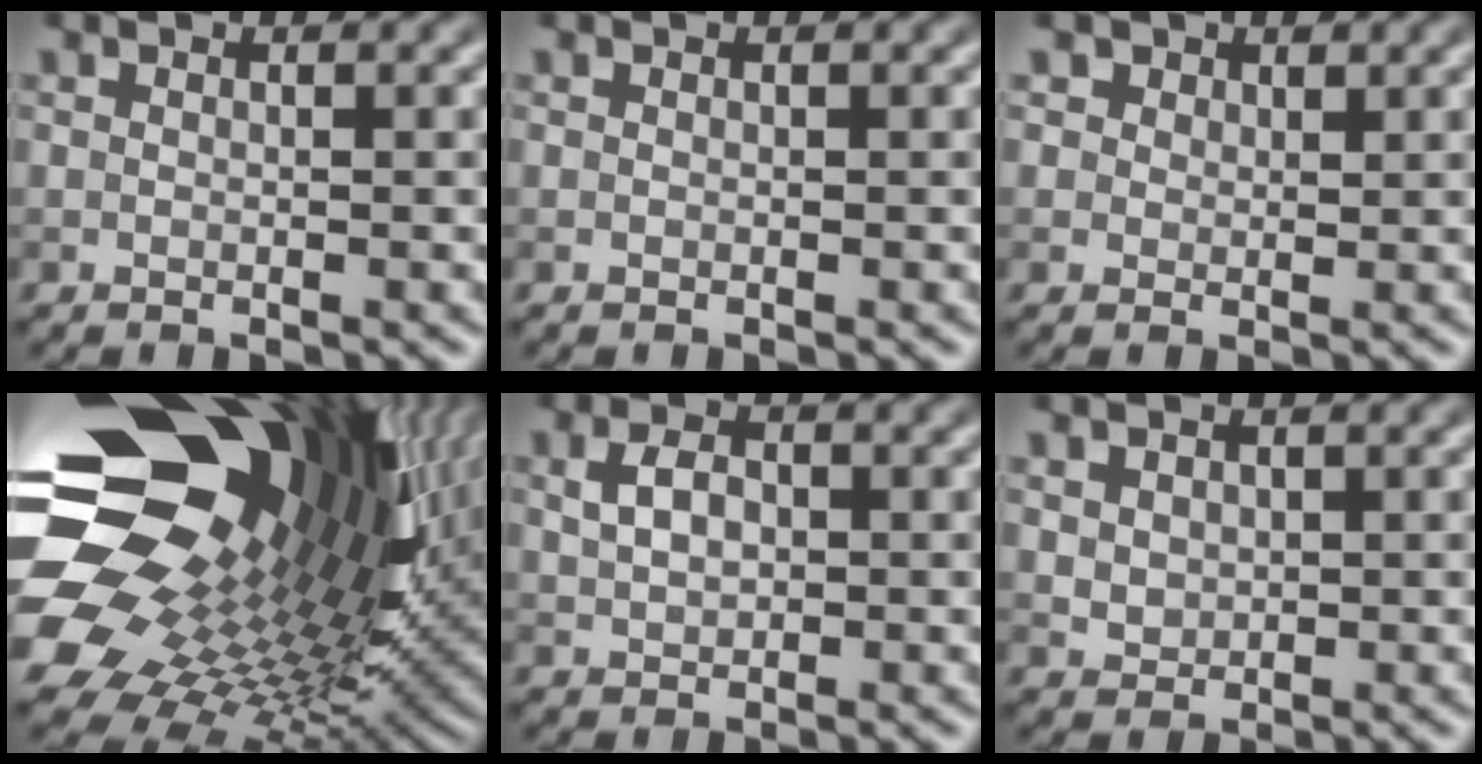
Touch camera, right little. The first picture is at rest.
{"total": 0.0}
{"total": 2.5, "force": [1.6, 1.7, 0.8], "torque": [-0.021, -0.004, 0.021]}
{"total": 19.5, "force": [5.5, 13.0, 13.4], "torque": [-0.261, -0.043, 0.127]}
{"total": 2.3, "force": [0.4, 1.6, 1.6], "torque": [-0.036, 0.003, 0.009]}
{"total": 1.3, "force": [0.6, 1.1, 0.5], "torque": [-0.009, -0.004, 0.018]}